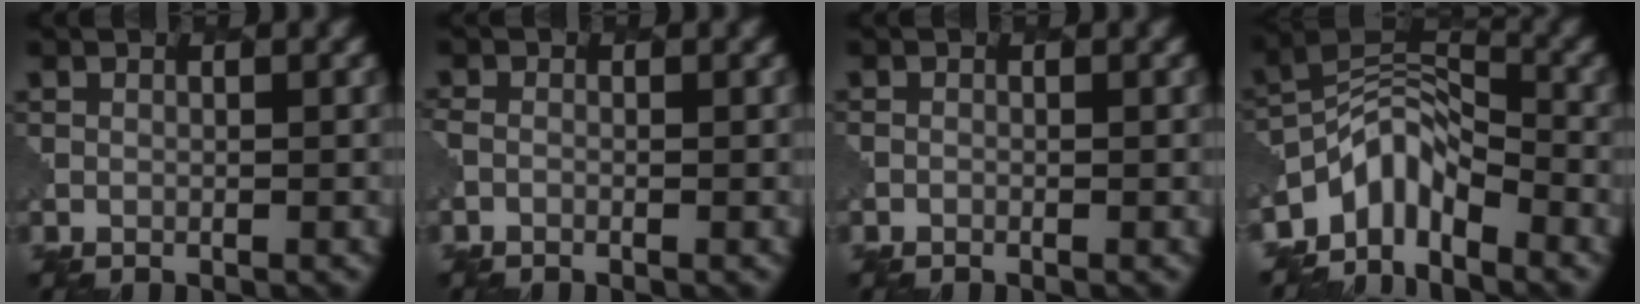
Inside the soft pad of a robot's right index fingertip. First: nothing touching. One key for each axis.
{"total": 0.5, "fx": -0.4, "fy": 0.3, "fz": 0.2, "tx": -0.006, "ty": -0.004, "tz": -0.014}
{"total": 0.0}
{"total": 5.3, "fx": -4.1, "fy": 2.4, "fz": 2.5, "tx": -0.029, "ty": -0.001, "tz": -0.089}